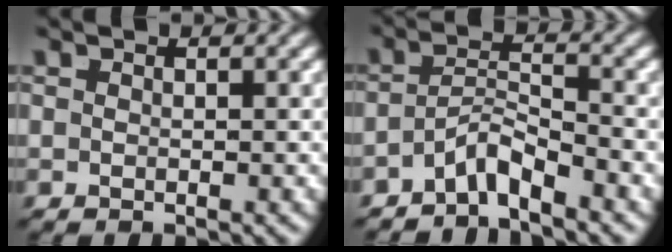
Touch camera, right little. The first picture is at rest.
{"total": 3.7, "force": [-2.9, 1.1, 2.0], "torque": [-0.030, -0.012, -0.047]}